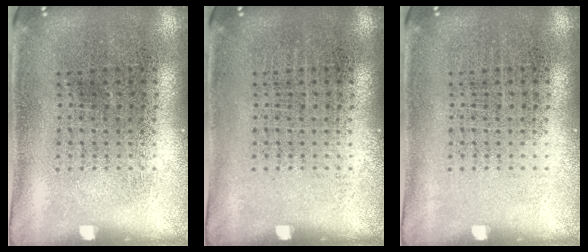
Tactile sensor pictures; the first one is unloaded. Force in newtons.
{"total": 0.0}
{"total": 0.0}